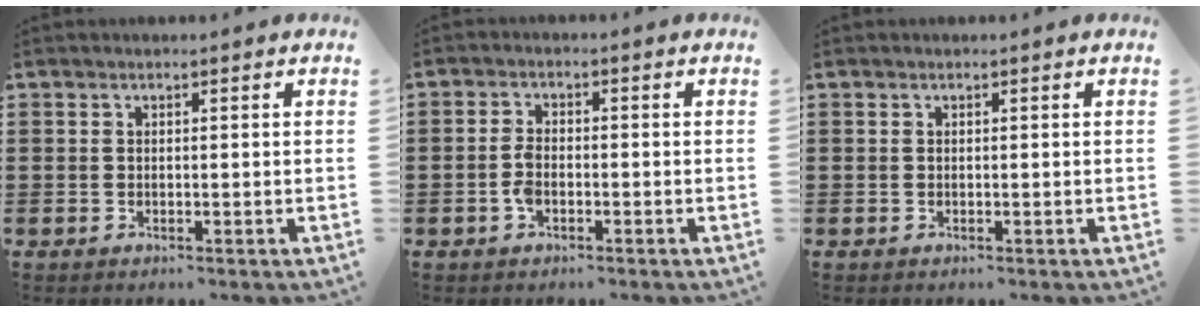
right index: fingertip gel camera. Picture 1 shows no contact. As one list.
[{"total": 2.7, "force": [-1.0, 1.3, 2.2], "torque": [-0.064, -0.007, -0.024]}, {"total": 0.0}]